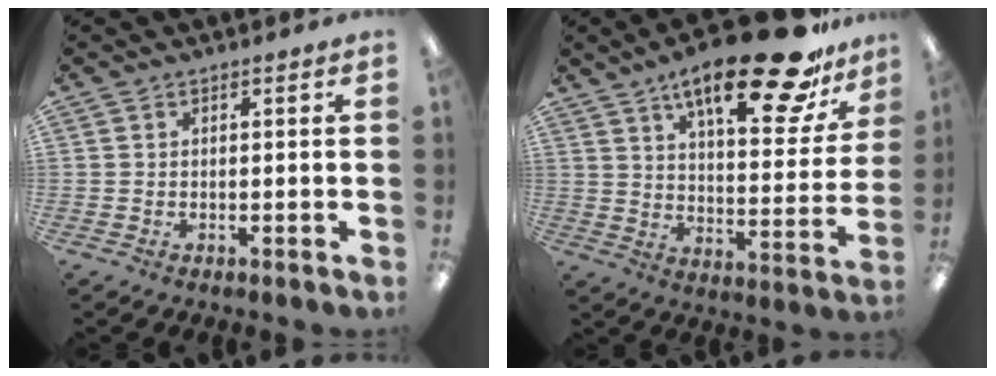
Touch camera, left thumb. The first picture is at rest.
{"total": 23.1, "force": [15.5, 7.4, 15.4], "torque": [-0.231, -0.093, 0.251]}